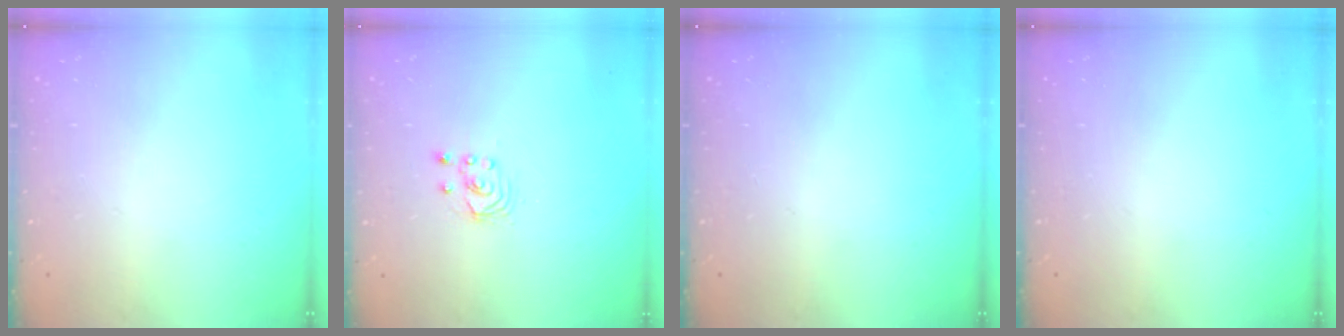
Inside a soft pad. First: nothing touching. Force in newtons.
{"total": 1.7, "press": 1.7, "slide": 0.2}
{"total": 0.0}
{"total": 0.0}